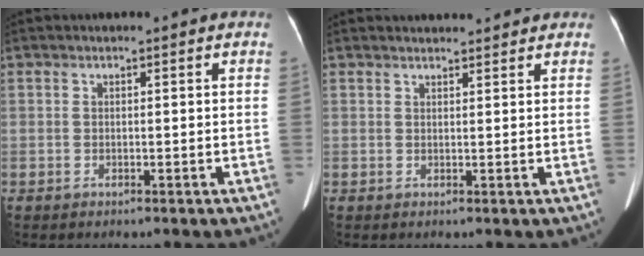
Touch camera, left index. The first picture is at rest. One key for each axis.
{"total": 5.2, "fx": 4.9, "fy": 1.2, "fz": 1.1, "tx": -0.011, "ty": 0.024, "tz": 0.058}